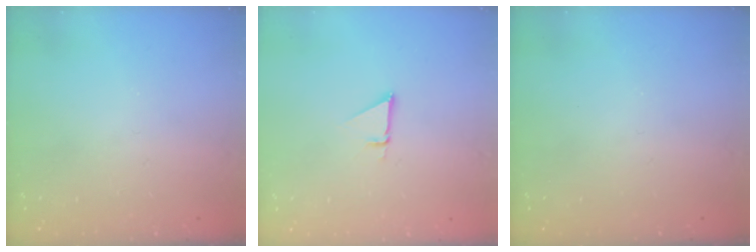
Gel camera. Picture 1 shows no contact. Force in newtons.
{"total": 2.3, "press": 2.3, "slide": 0.1}
{"total": 0.0}